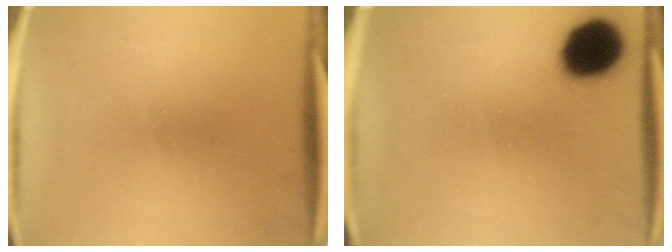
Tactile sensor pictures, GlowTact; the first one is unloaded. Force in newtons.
{"total": 14.8}